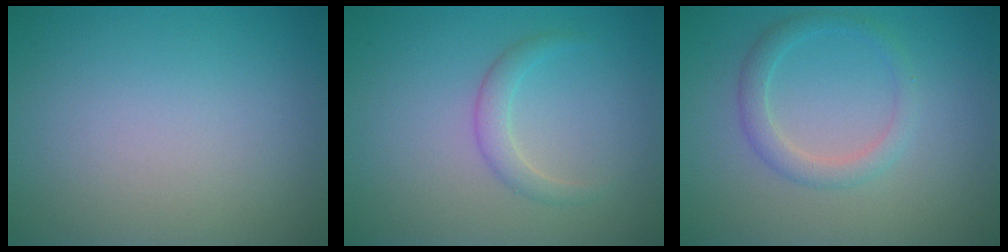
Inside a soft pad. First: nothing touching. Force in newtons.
{"total": 1.7, "press": 1.7, "slide": 0.1}
{"total": 2.2, "press": 2.2, "slide": 0.2}